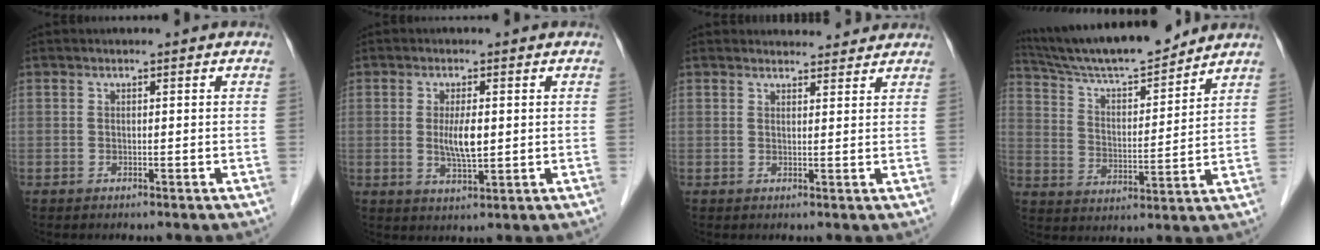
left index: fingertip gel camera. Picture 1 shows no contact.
{"total": 4.3, "force": [0.4, 1.0, 4.1], "torque": [-0.080, -0.007, 0.009]}
{"total": 4.9, "force": [4.7, 1.3, 0.5], "torque": [-0.006, 0.013, 0.056]}
{"total": 15.6, "force": [14.3, 1.4, 5.9], "torque": [-0.110, 0.006, 0.245]}